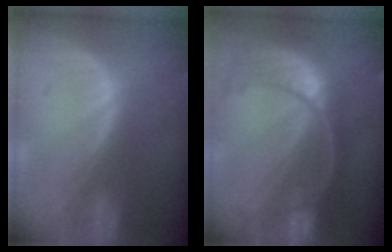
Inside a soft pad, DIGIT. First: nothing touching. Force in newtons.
{"total": 11.1, "press": 9.4, "slide": 6.0}